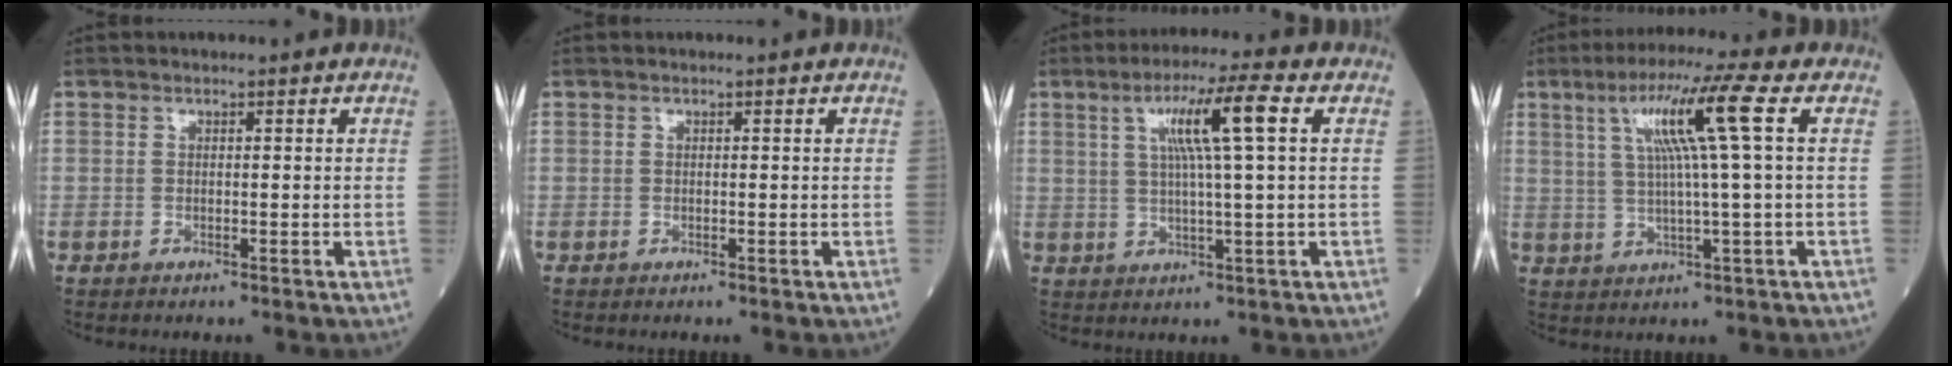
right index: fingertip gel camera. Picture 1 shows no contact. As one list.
[{"total": 0.0}, {"total": 8.9, "force": [2.7, -0.6, 8.5], "torque": [-0.151, 0.010, 0.046]}, {"total": 10.0, "force": [3.1, -1.5, 9.3], "torque": [-0.165, 0.016, 0.058]}]